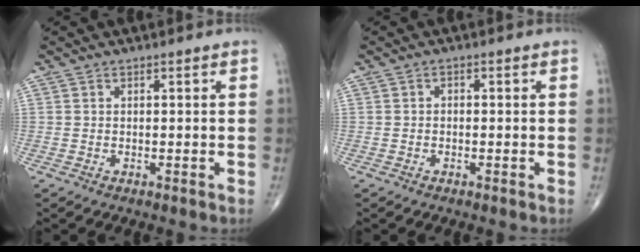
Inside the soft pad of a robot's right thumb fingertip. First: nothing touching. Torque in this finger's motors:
{"motor_torque": [-0.37, 0.02, -0.36, -0.19, -0.03]}